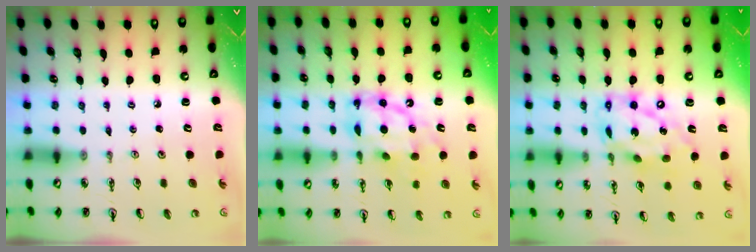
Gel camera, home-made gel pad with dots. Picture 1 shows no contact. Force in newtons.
{"total": 13.1, "press": 13.0, "slide": 1.1}
{"total": 18.4, "press": 18.3, "slide": 1.6}